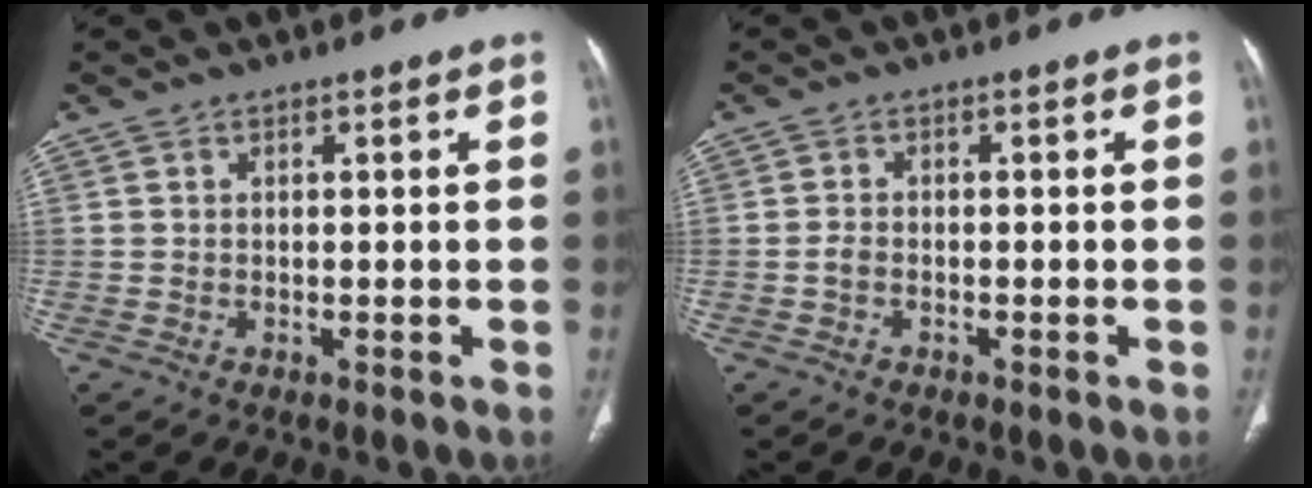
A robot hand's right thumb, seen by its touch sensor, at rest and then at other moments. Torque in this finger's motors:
{"motor_torque": [-0.23, 0.14, 0.44, 0.00, -0.01]}